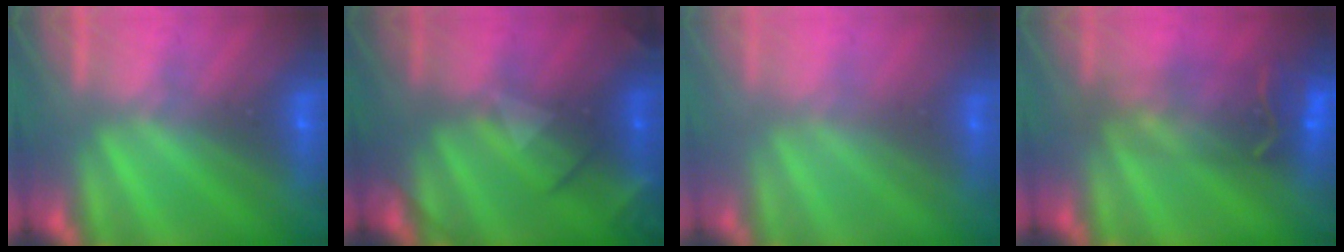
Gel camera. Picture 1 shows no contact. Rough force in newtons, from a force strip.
{"total": 2.4}
{"total": 2.4}
{"total": 8.0}